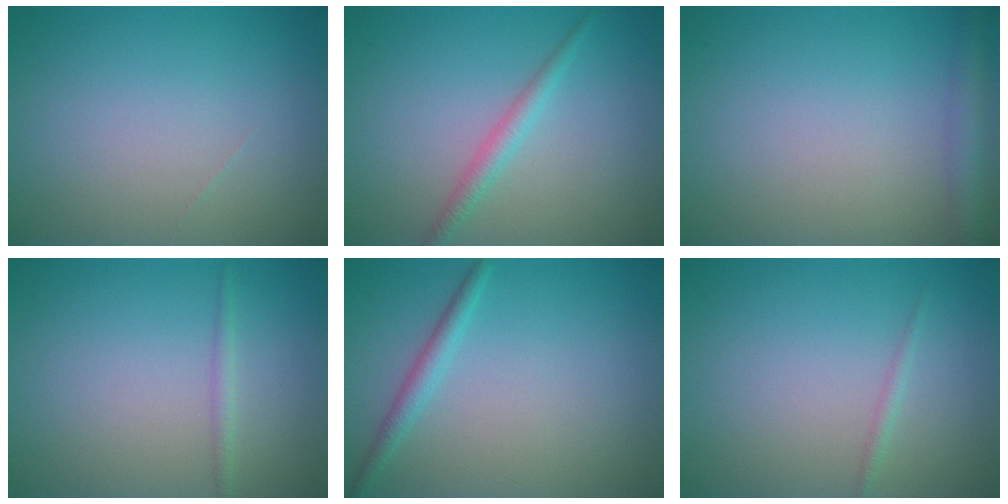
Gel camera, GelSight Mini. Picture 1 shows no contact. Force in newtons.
{"total": 1.8, "press": 1.8, "slide": 0.0}
{"total": 2.6, "press": 2.6, "slide": 0.1}
{"total": 1.0, "press": 1.0, "slide": 0.0}
{"total": 1.7, "press": 1.7, "slide": 0.1}
{"total": 0.7, "press": 0.7, "slide": 0.0}